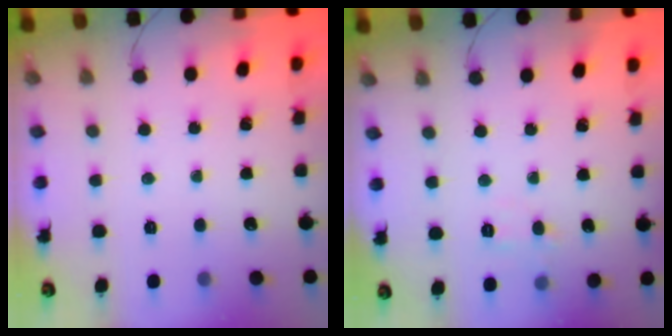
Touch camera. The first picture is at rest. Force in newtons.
{"total": 4.7, "press": 4.4, "slide": 1.6}